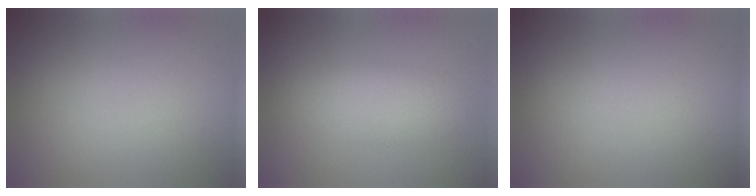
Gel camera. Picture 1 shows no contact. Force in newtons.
{"total": 3.3, "press": 3.3, "slide": 0.0}
{"total": 0.0}